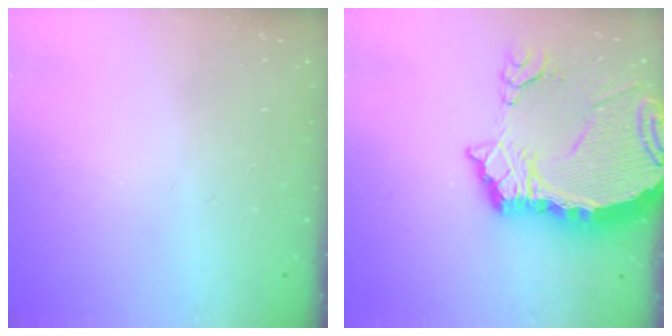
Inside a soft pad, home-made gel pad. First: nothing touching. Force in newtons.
{"total": 12.3, "press": 12.2, "slide": 1.4}